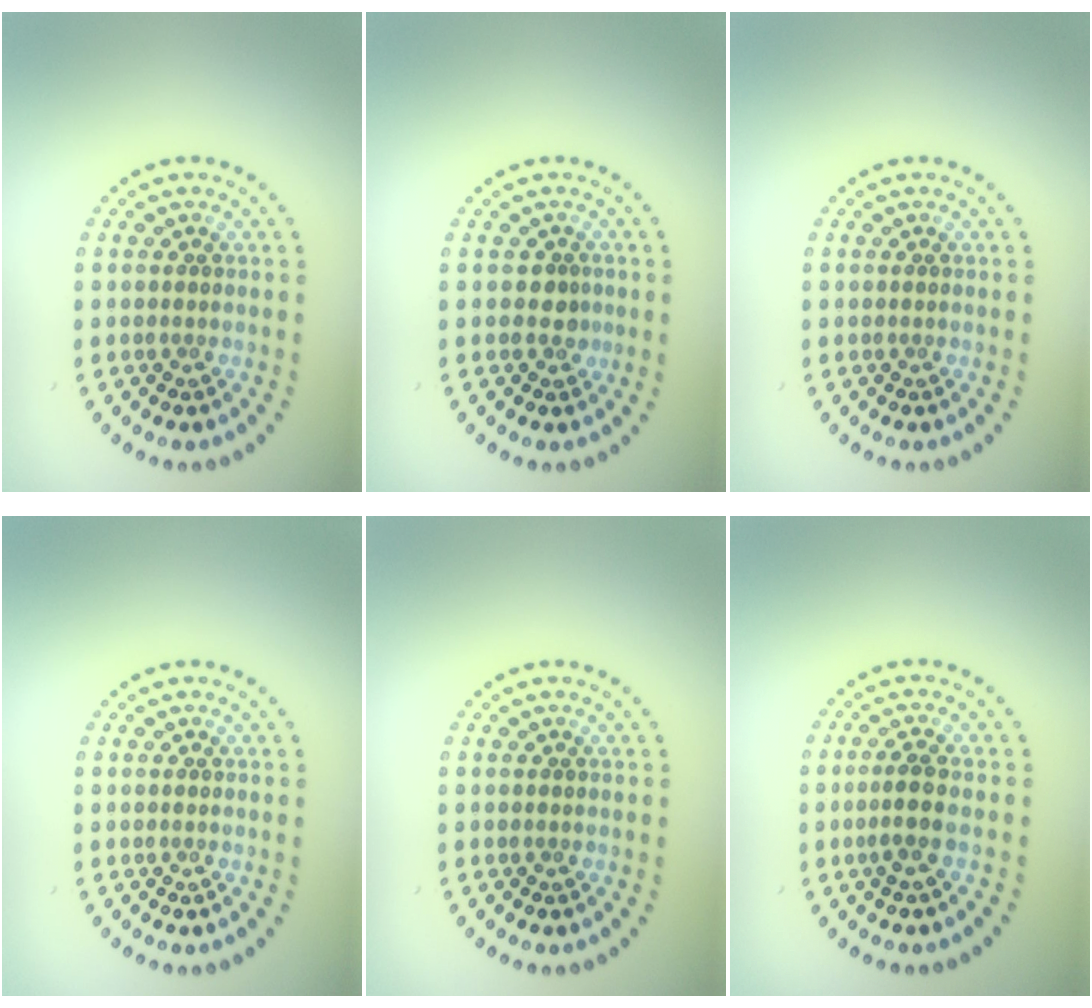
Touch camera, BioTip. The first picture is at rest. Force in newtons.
{"total": 1.6, "press": 1.3, "slide": 0.9}
{"total": 0.0}
{"total": 0.0}
{"total": 0.0}
{"total": 1.9, "press": 1.5, "slide": 1.3}